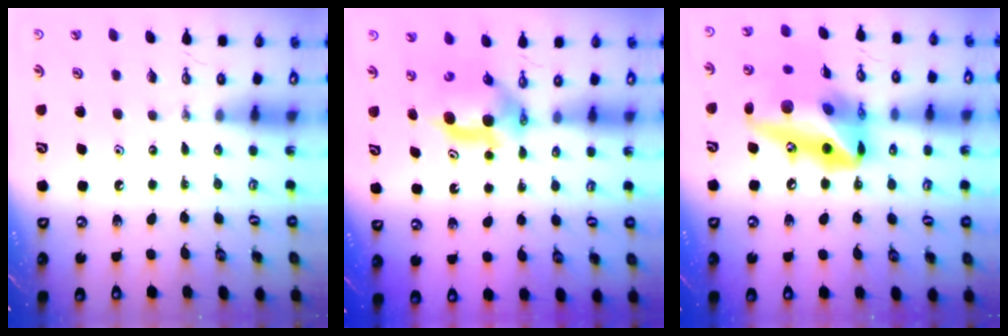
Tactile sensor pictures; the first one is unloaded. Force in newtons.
{"total": 5.7, "press": 5.4, "slide": 1.9}
{"total": 22.0, "press": 21.7, "slide": 3.5}